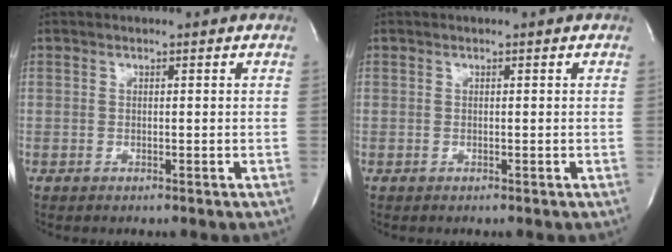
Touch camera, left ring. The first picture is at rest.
{"total": 0.0}